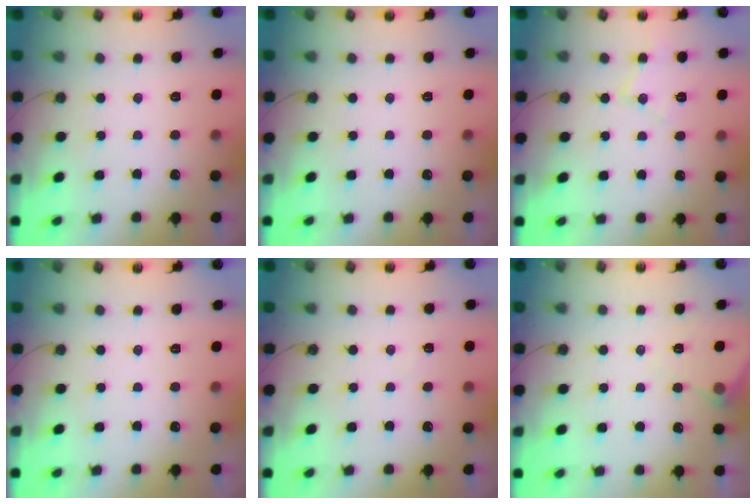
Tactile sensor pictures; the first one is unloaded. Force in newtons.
{"total": 0.0}
{"total": 8.4, "press": 8.4, "slide": 0.7}
{"total": 0.0}
{"total": 3.3, "press": 3.2, "slide": 0.6}
{"total": 6.4, "press": 6.4, "slide": 0.5}